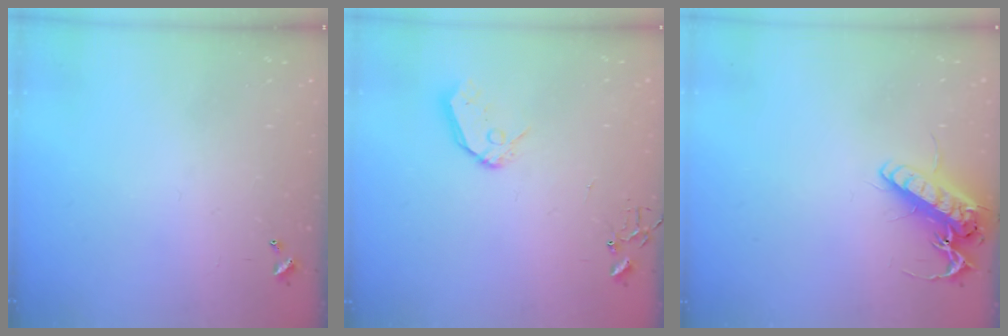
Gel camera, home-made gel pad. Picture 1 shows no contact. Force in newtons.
{"total": 9.2, "press": 9.1, "slide": 0.9}
{"total": 13.8, "press": 13.6, "slide": 2.4}